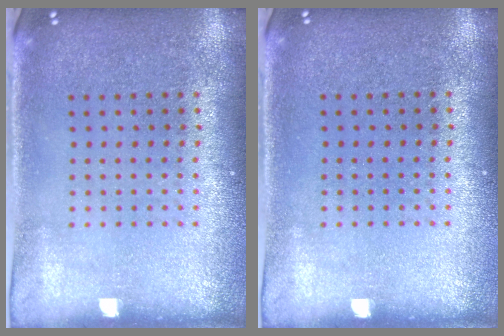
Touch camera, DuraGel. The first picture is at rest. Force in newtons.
{"total": 0.0}